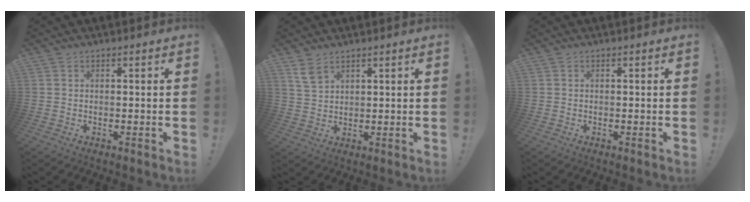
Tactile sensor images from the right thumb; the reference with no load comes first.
{"total": 5.2, "force": [3.6, 2.8, 2.6], "torque": [-0.044, -0.018, 0.069]}
{"total": 0.0}